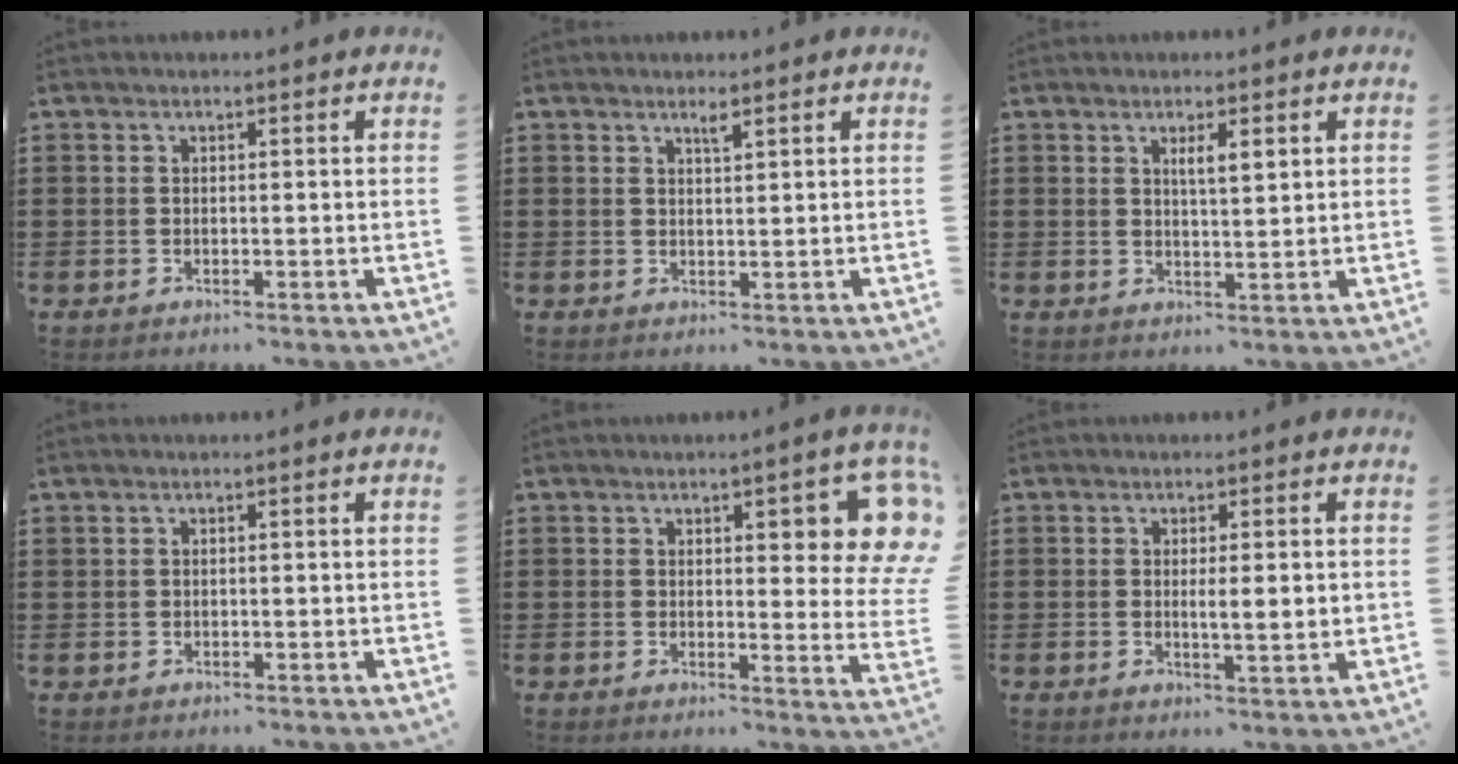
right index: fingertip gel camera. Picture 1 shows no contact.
{"total": 1.3, "force": [1.0, 0.2, 0.9], "torque": [-0.010, -0.003, 0.015]}
{"total": 2.8, "force": [1.1, 0.5, 2.5], "torque": [-0.051, 0.003, 0.016]}
{"total": 0.0}
{"total": 8.0, "force": [3.5, 2.9, 6.6], "torque": [-0.085, -0.008, 0.052]}
{"total": 3.0, "force": [0.2, 0.3, 3.0], "torque": [-0.056, -0.003, 0.001]}